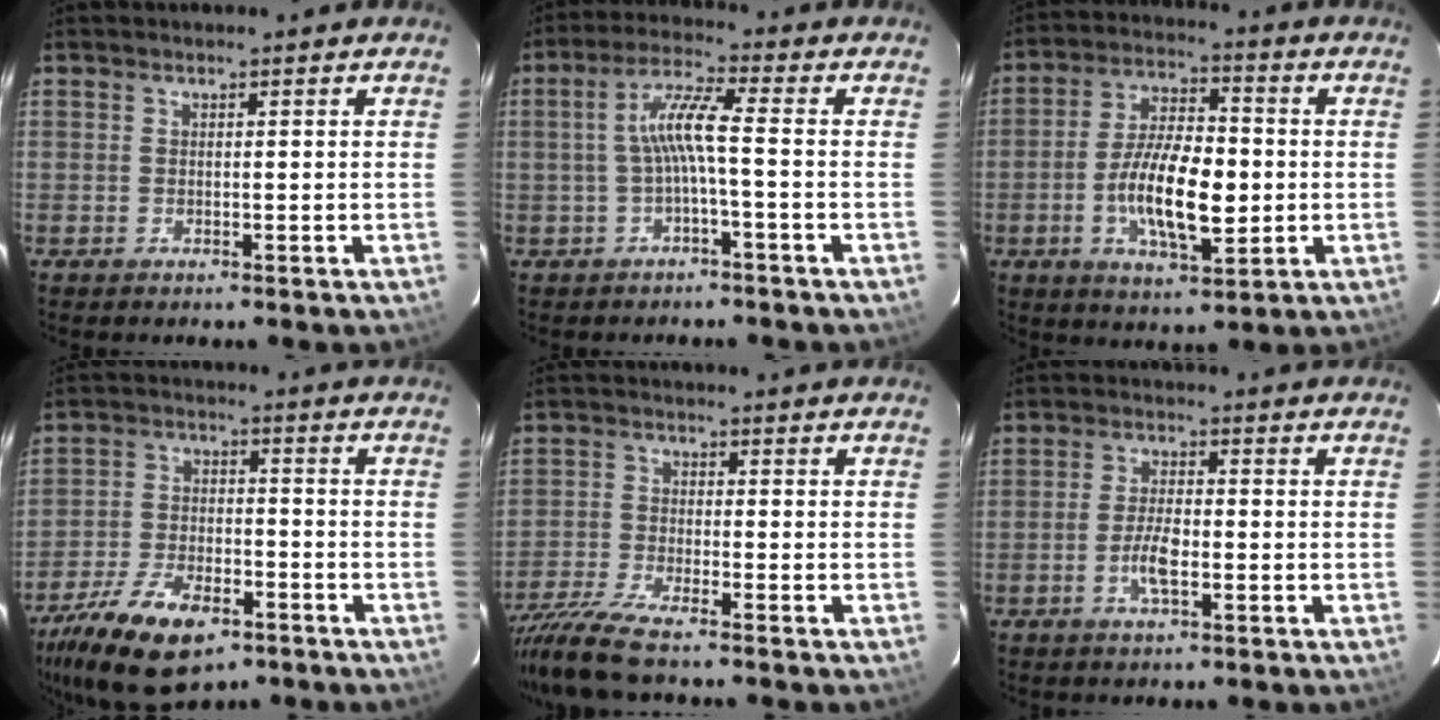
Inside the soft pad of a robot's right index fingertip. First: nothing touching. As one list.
[{"total": 6.0, "force": [-1.3, -0.1, 5.9], "torque": [-0.132, 0.013, -0.021]}, {"total": 13.3, "force": [-2.2, 5.3, 12.0], "torque": [-0.232, -0.001, -0.037]}, {"total": 15.6, "force": [-9.7, 7.7, 9.5], "torque": [-0.210, -0.020, -0.168]}, {"total": 9.0, "force": [-7.9, 0.1, 4.3], "torque": [-0.112, -0.024, -0.153]}, {"total": 4.7, "force": [-1.7, 1.5, 4.2], "torque": [-0.088, 0.001, -0.033]}]